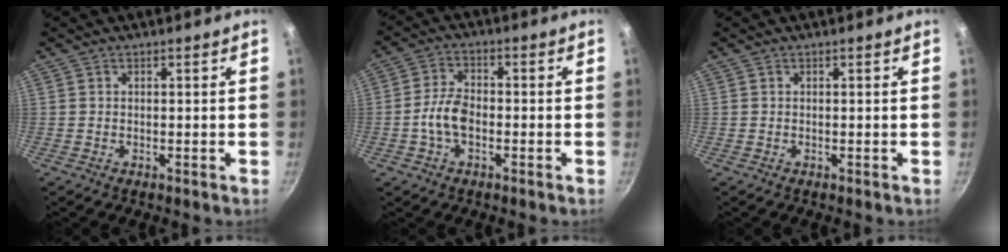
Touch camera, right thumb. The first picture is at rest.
{"total": 6.1, "force": [-1.6, 3.6, 4.7], "torque": [-0.088, 0.023, -0.037]}
{"total": 0.0}